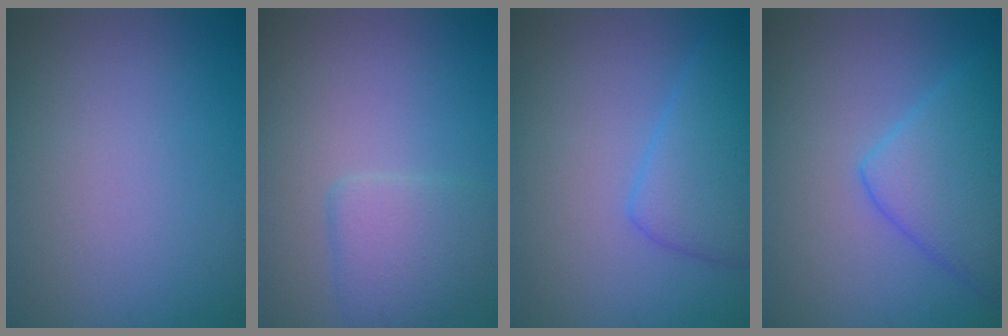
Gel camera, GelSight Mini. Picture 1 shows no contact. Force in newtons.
{"total": 2.9, "press": 2.9, "slide": 0.3}
{"total": 4.0, "press": 4.0, "slide": 0.1}
{"total": 5.7, "press": 5.7, "slide": 0.3}